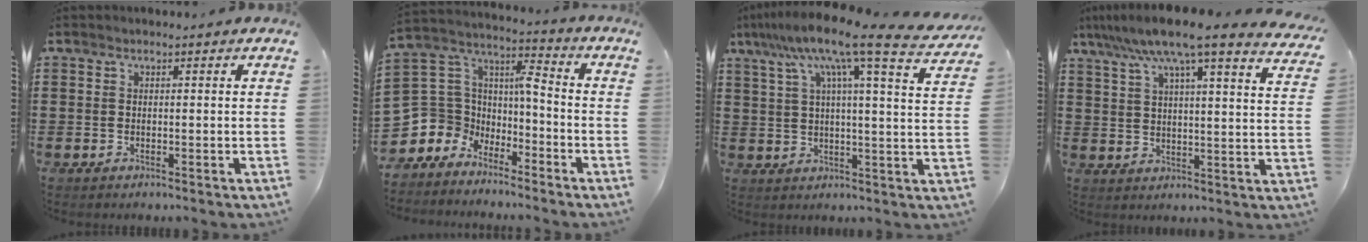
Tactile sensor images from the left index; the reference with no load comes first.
{"total": 6.0, "force": [-3.6, 4.8, 0.6], "torque": [-0.069, -0.024, -0.080]}
{"total": 11.5, "force": [8.4, 0.0, 7.8], "torque": [-0.167, -0.040, 0.130]}
{"total": 9.5, "force": [7.6, 0.1, 5.7], "torque": [-0.138, -0.028, 0.127]}